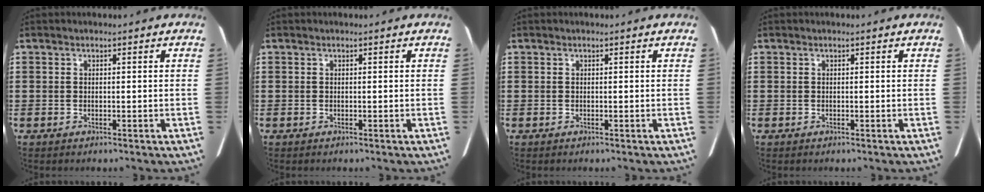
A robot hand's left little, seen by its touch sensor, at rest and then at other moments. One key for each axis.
{"total": 0.0}
{"total": 0.0}
{"total": 0.0}